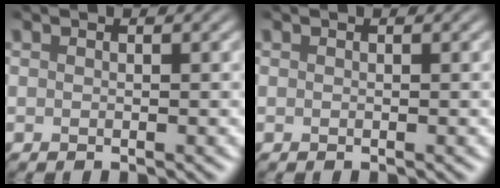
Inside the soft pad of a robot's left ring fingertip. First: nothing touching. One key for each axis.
{"total": 0.0}